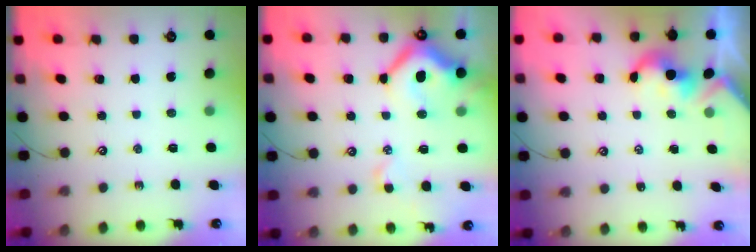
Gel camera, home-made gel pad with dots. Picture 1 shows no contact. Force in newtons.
{"total": 11.3, "press": 11.1, "slide": 1.7}
{"total": 2.2, "press": 2.2, "slide": 0.3}